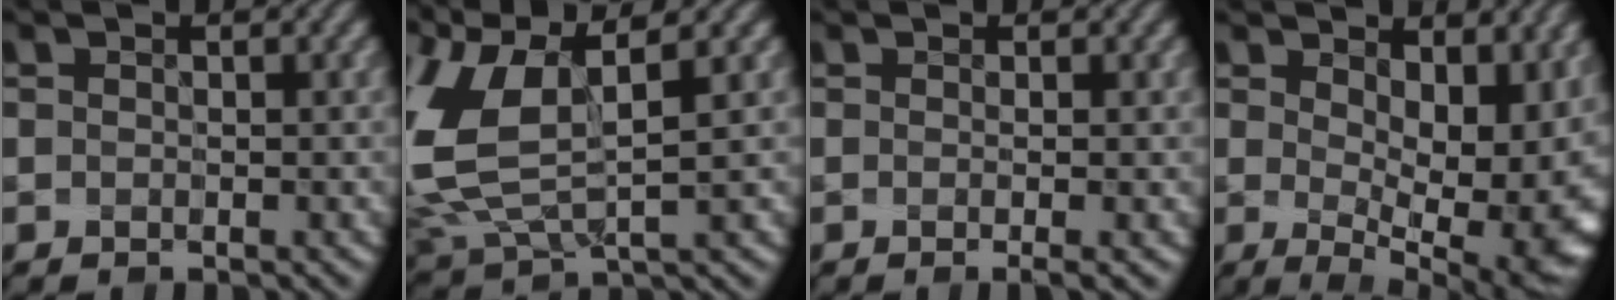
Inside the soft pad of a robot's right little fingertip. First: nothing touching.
{"total": 9.8, "force": [2.7, 4.8, 8.1], "torque": [-0.222, -0.001, 0.071]}
{"total": 1.6, "force": [-0.4, 0.3, 1.5], "torque": [-0.021, -0.005, -0.001]}
{"total": 13.0, "force": [-0.1, 7.2, 10.9], "torque": [-0.138, -0.023, 0.024]}